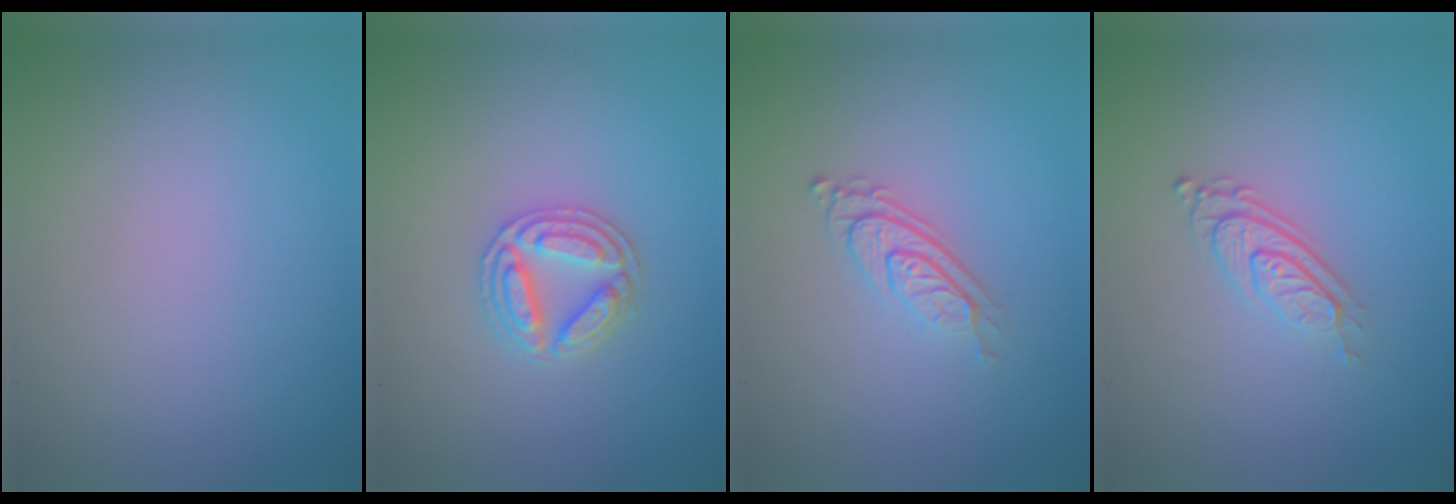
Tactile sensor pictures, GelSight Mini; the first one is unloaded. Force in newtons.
{"total": 3.1, "press": 3.0, "slide": 0.6}
{"total": 2.9, "press": 1.9, "slide": 2.2}
{"total": 2.9, "press": 1.9, "slide": 2.2}